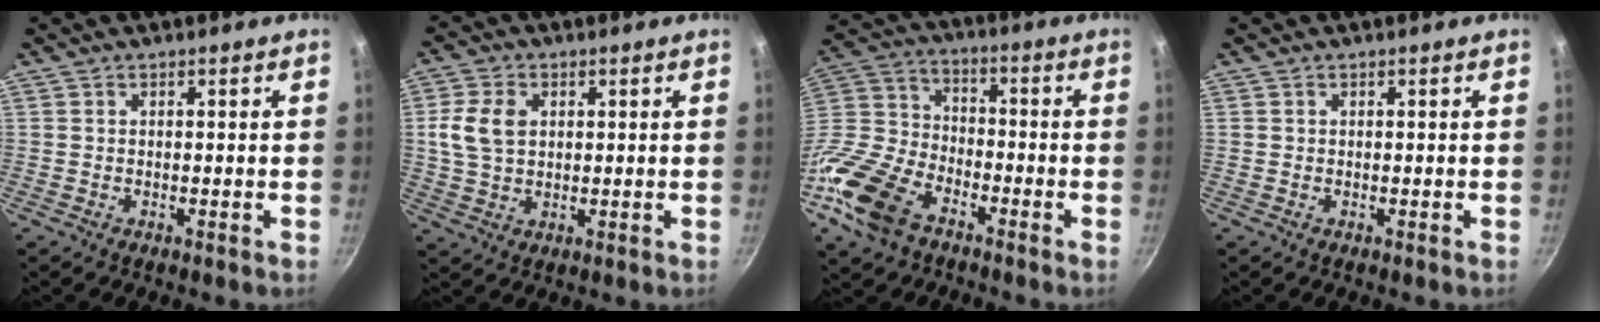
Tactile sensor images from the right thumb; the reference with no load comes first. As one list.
[{"total": 7.6, "force": [1.4, 5.3, 5.2], "torque": [-0.103, 0.002, 0.030]}, {"total": 17.7, "force": [-9.9, 10.5, 10.3], "torque": [-0.225, 0.037, -0.198]}, {"total": 0.0}]